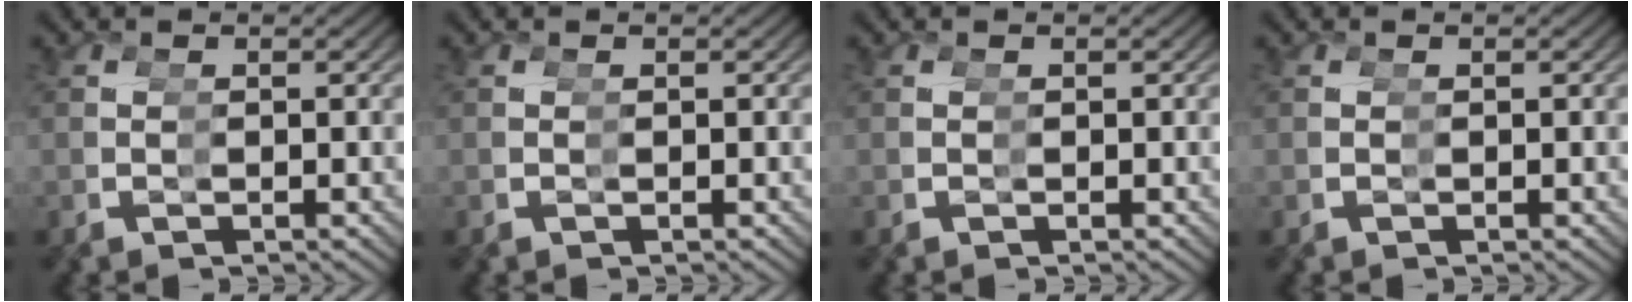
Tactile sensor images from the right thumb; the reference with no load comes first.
{"total": 0.0}
{"total": 0.0}
{"total": 0.0}